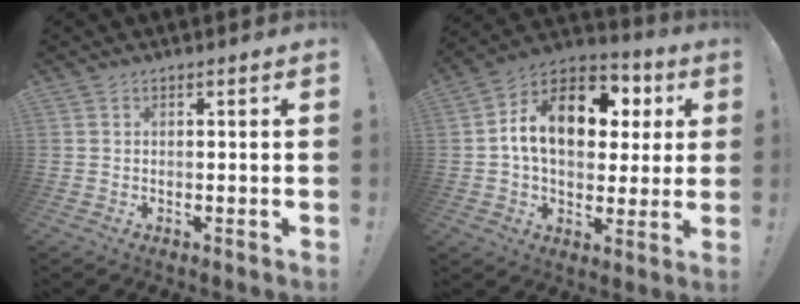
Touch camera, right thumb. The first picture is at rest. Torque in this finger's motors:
{"motor_torque": [1.72, 1.76, 1.07, 0.77, 0.44]}